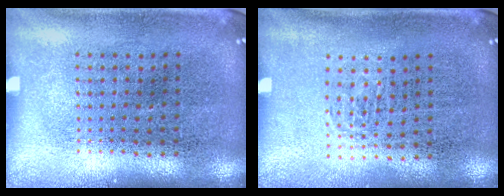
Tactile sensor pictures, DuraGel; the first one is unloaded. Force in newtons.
{"total": 0.5, "press": 0.4, "slide": 0.4}